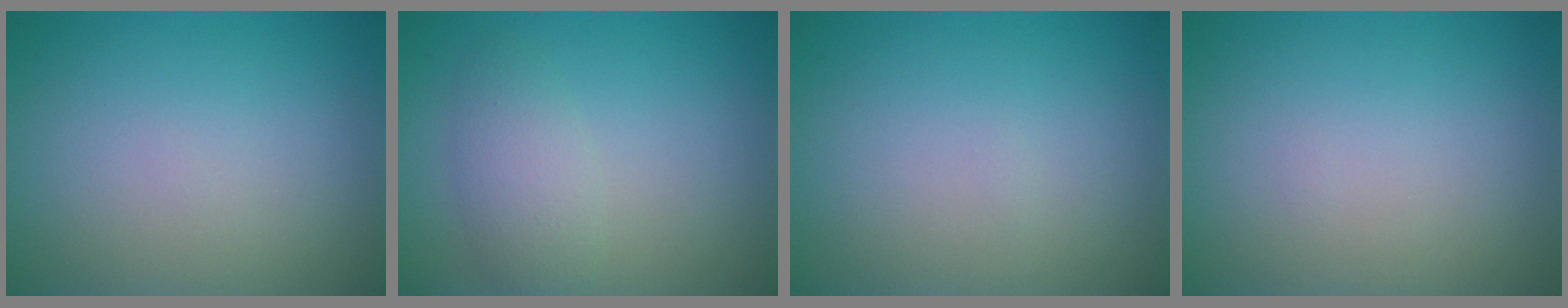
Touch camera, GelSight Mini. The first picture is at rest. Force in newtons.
{"total": 2.7, "press": 2.7, "slide": 0.0}
{"total": 0.0}
{"total": 0.0}